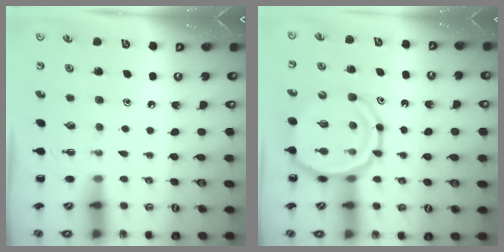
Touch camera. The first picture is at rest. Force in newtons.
{"total": 13.4, "press": 13.0, "slide": 3.2}